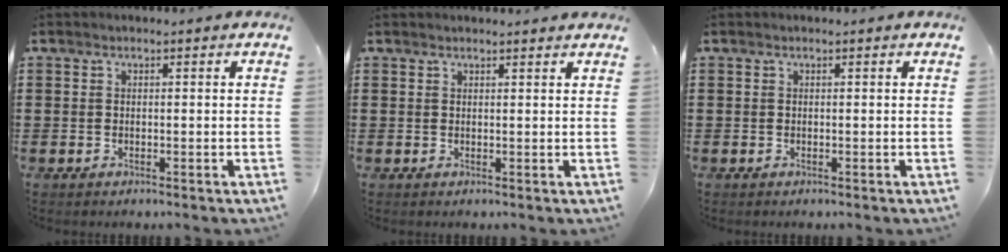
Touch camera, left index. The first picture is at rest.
{"total": 1.0, "force": [0.9, 0.0, 0.2], "torque": [-0.005, -0.001, 0.019]}
{"total": 0.0}